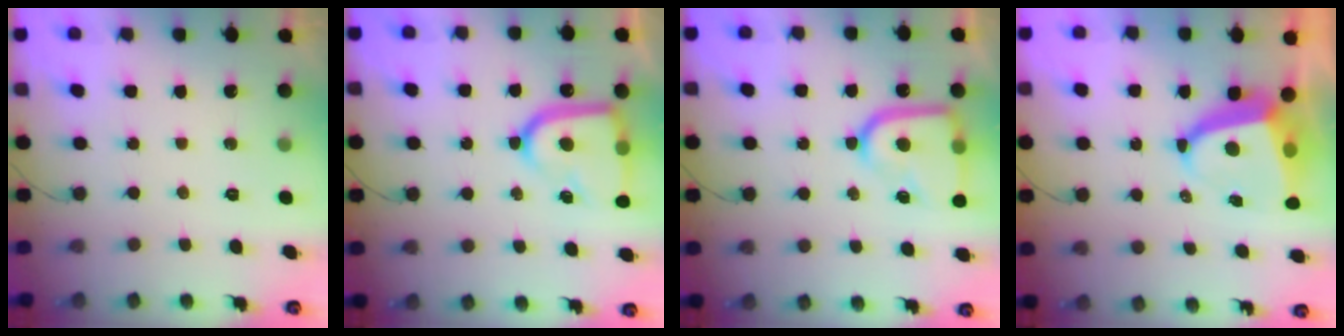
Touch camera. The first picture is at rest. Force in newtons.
{"total": 16.8, "press": 16.7, "slide": 1.7}
{"total": 15.2, "press": 15.1, "slide": 1.5}
{"total": 8.7, "press": 8.6, "slide": 1.2}